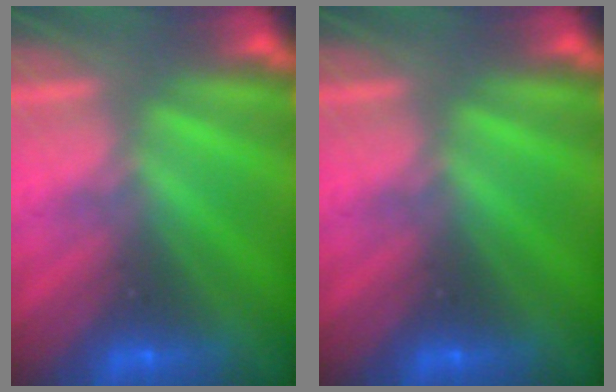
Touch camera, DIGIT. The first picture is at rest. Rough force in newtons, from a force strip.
{"total": 0.0}